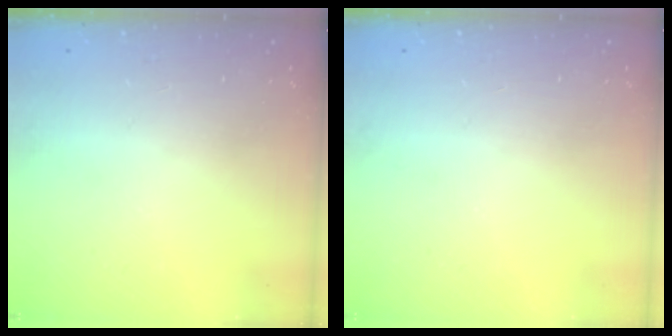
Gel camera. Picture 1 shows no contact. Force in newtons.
{"total": 0.0}